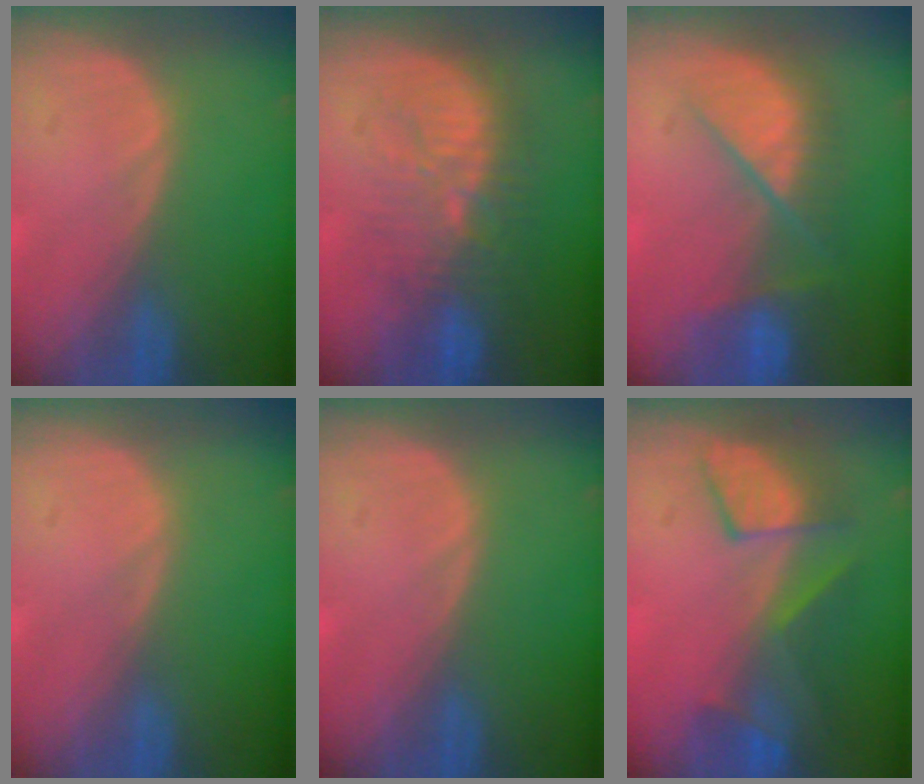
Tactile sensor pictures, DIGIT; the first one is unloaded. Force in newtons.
{"total": 9.4, "press": 9.2, "slide": 2.0}
{"total": 7.8, "press": 7.6, "slide": 2.0}
{"total": 0.0}
{"total": 0.0}
{"total": 8.1, "press": 7.6, "slide": 2.7}